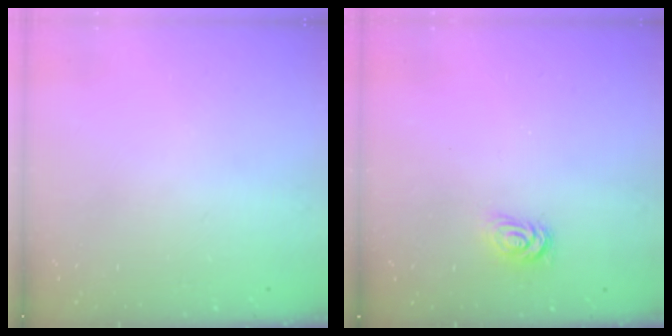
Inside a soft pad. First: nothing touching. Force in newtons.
{"total": 2.6, "press": 2.6, "slide": 0.4}